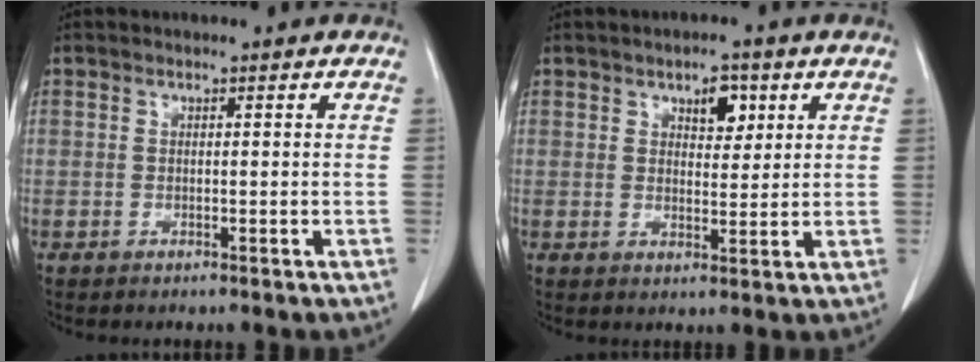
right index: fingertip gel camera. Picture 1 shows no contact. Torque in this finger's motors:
{"motor_torque": [0.10, 0.03, 0.02, 0.02]}